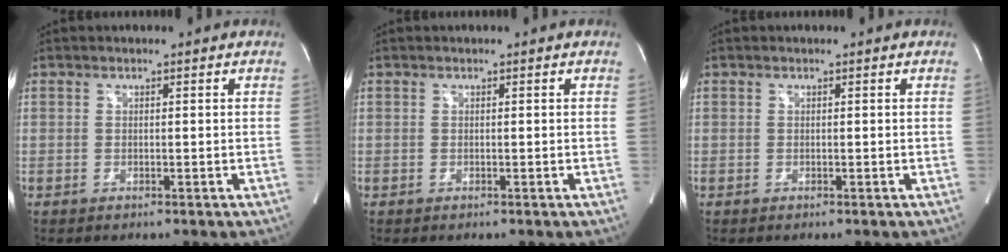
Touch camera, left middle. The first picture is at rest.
{"total": 0.0}
{"total": 0.0}